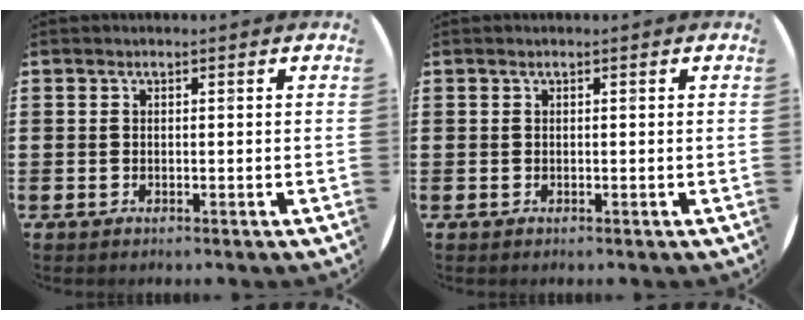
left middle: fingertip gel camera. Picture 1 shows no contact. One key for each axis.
{"total": 0.0}